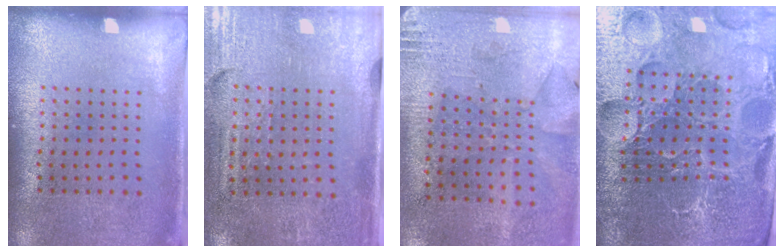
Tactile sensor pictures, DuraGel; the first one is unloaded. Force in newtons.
{"total": 3.4, "press": 3.1, "slide": 1.3}
{"total": 2.7, "press": 2.3, "slide": 1.5}
{"total": 5.7, "press": 5.3, "slide": 2.2}